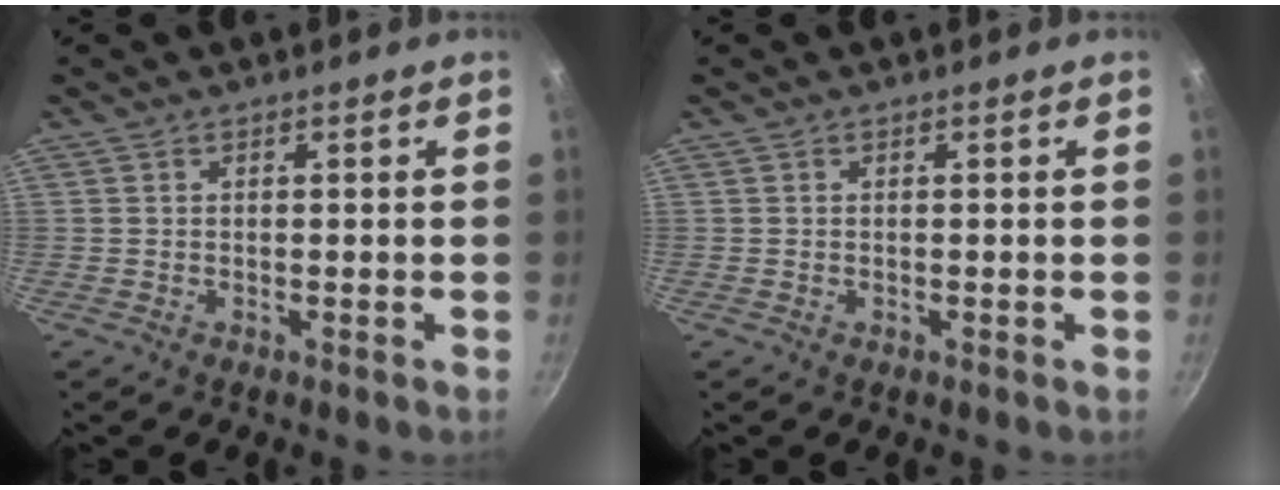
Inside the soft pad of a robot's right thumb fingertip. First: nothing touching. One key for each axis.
{"total": 0.0}